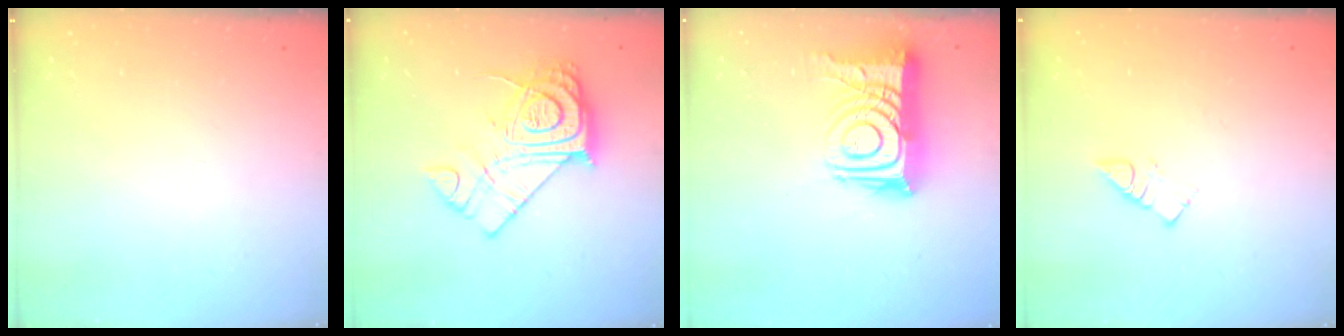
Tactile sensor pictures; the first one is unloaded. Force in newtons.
{"total": 19.5, "press": 19.4, "slide": 1.6}
{"total": 15.5, "press": 15.4, "slide": 1.5}
{"total": 4.0, "press": 4.0, "slide": 0.4}